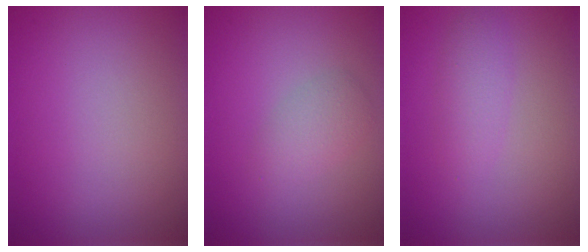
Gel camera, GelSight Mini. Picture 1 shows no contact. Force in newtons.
{"total": 2.0, "press": 2.0, "slide": 0.0}
{"total": 2.0, "press": 2.0, "slide": 0.1}